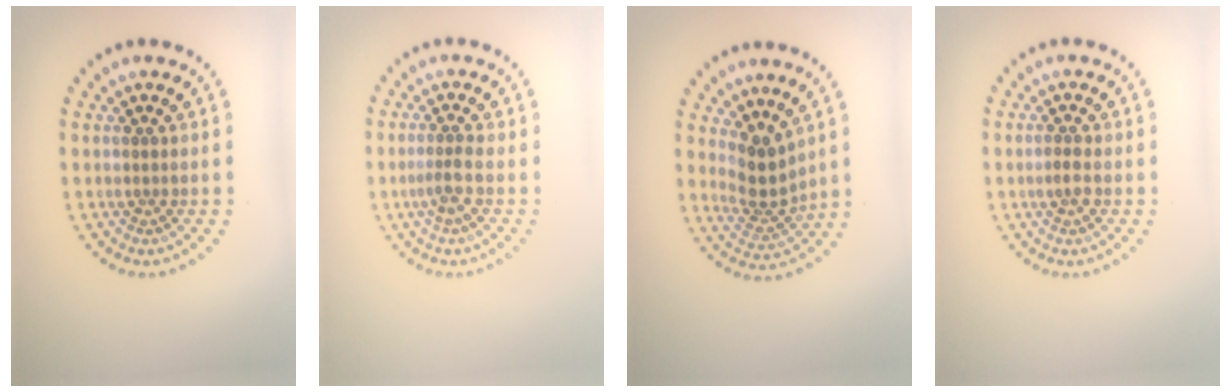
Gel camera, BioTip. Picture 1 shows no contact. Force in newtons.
{"total": 1.8, "press": 1.2, "slide": 1.3}
{"total": 3.2, "press": 2.4, "slide": 2.1}
{"total": 1.1, "press": 1.0, "slide": 0.3}